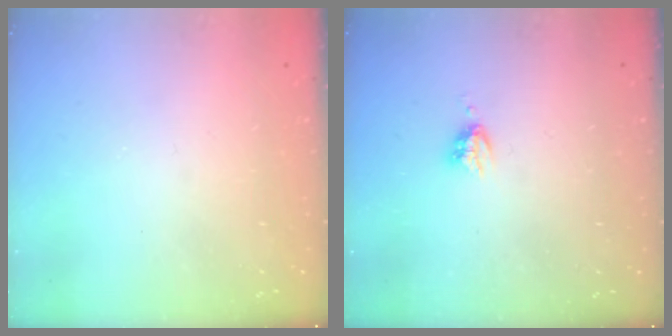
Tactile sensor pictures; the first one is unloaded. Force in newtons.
{"total": 3.6, "press": 3.6, "slide": 0.5}